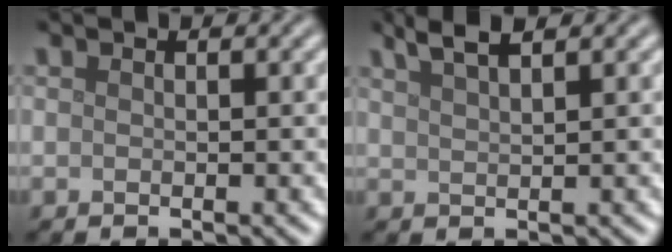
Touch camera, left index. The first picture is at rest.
{"total": 2.7, "force": [2.0, 0.5, 1.7], "torque": [-0.018, 0.009, 0.037]}